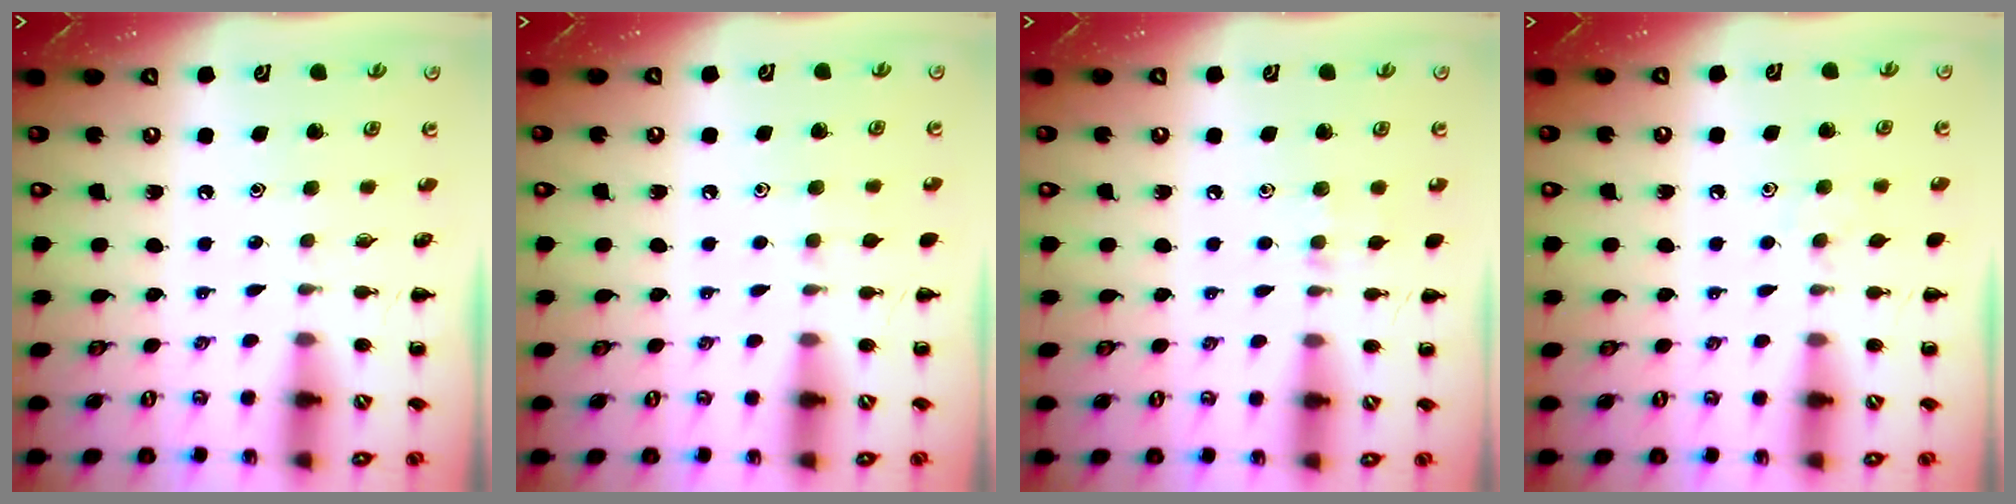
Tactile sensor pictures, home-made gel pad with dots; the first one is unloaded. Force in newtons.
{"total": 4.9, "press": 4.5, "slide": 1.9}
{"total": 6.2, "press": 5.9, "slide": 2.1}
{"total": 4.6, "press": 4.4, "slide": 1.4}